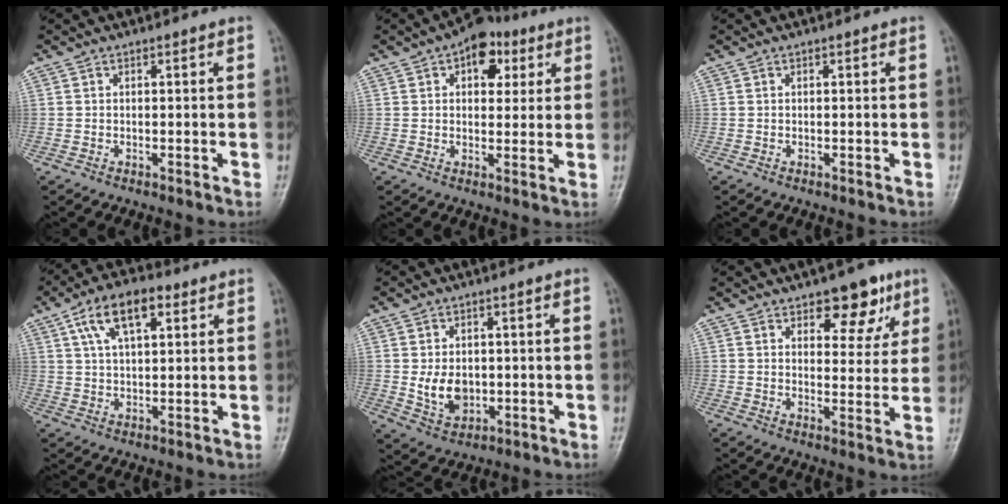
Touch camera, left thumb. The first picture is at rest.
{"total": 9.6, "force": [4.1, 5.9, 6.3], "torque": [-0.049, 0.001, 0.051]}
{"total": 0.0}
{"total": 10.2, "force": [4.4, 4.9, 7.8], "torque": [-0.133, 0.004, 0.076]}
{"total": 6.6, "force": [-0.3, 4.9, 4.4], "torque": [-0.053, -0.007, 0.008]}
{"total": 9.9, "force": [5.7, 5.2, 6.2], "torque": [-0.040, -0.026, 0.076]}